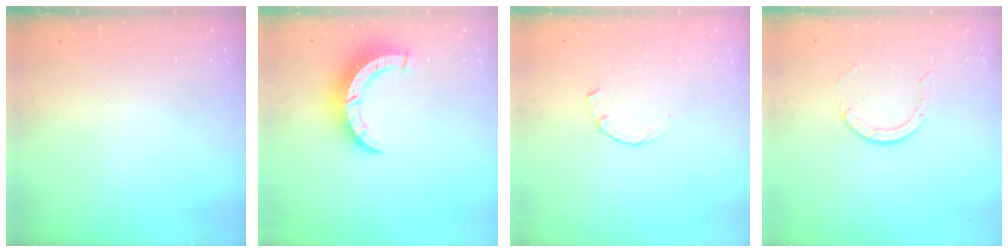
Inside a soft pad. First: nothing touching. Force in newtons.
{"total": 8.3, "press": 8.3, "slide": 0.6}
{"total": 1.2, "press": 1.1, "slide": 0.3}
{"total": 4.1, "press": 4.1, "slide": 0.4}